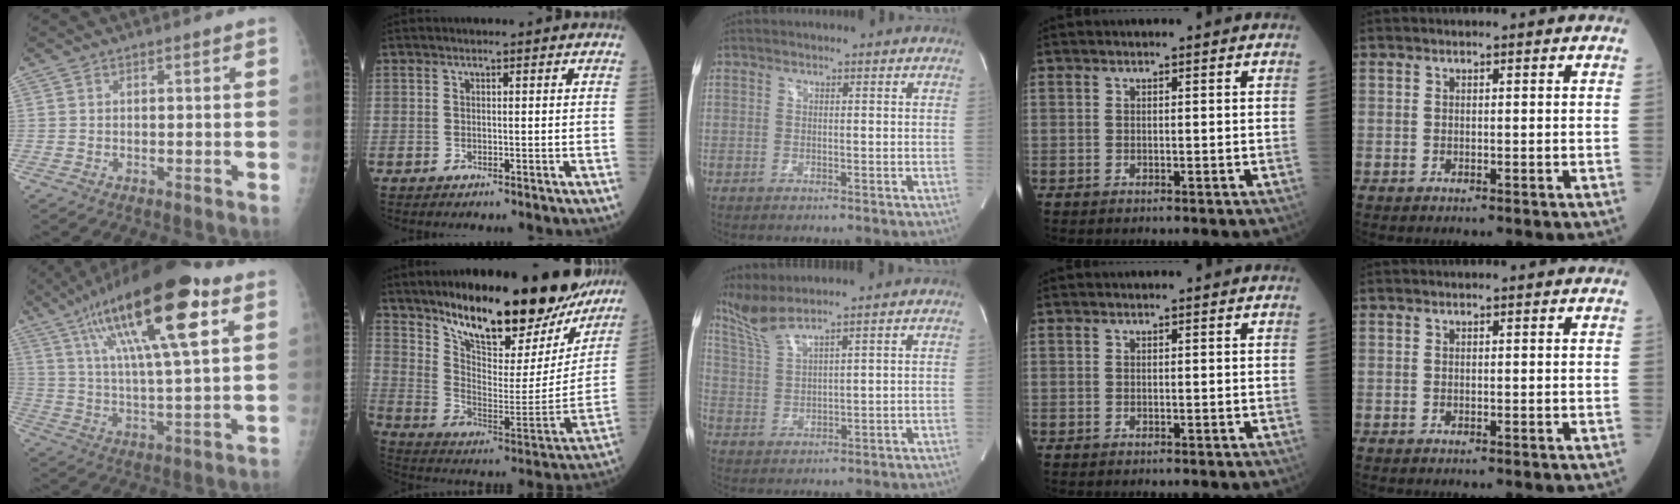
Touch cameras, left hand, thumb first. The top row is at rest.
{"thumb": {"total": 23.4, "force": [11.0, 5.9, 19.8], "torque": [-0.327, -0.010, 0.181]}, "index": {"total": 24.6, "force": [19.6, 7.3, 12.9], "torque": [-0.193, -0.031, 0.283]}, "middle": {"total": 5.2, "force": [4.6, -0.8, 2.3], "torque": [-0.062, 0.001, 0.107]}}